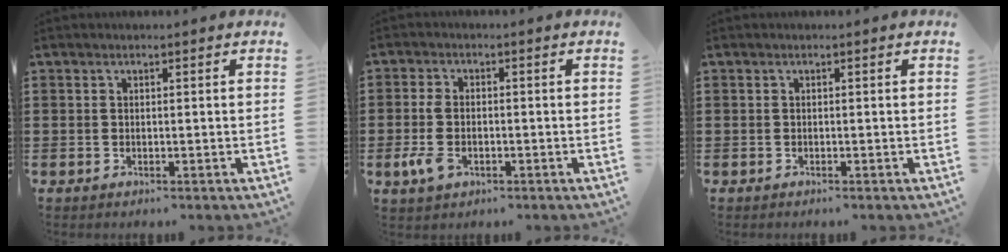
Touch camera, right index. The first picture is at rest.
{"total": 4.3, "force": [-1.4, 2.6, 3.2], "torque": [-0.094, -0.007, -0.034]}
{"total": 0.0}